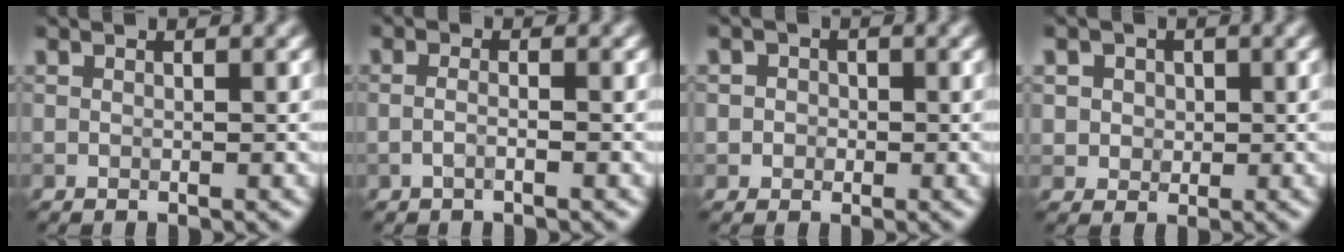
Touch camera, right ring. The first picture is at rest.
{"total": 1.1, "force": [-0.5, 0.3, 0.9], "torque": [-0.020, -0.002, -0.012]}
{"total": 2.1, "force": [0.4, 2.0, 0.6], "torque": [0.010, 0.004, -0.007]}
{"total": 3.0, "force": [1.1, 2.5, 1.3], "torque": [-0.020, 0.007, 0.014]}